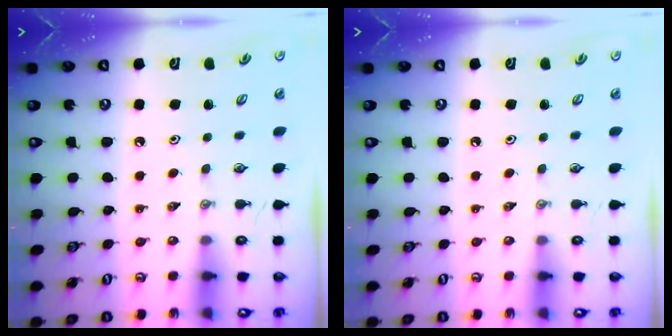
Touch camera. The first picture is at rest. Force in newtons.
{"total": 0.0}